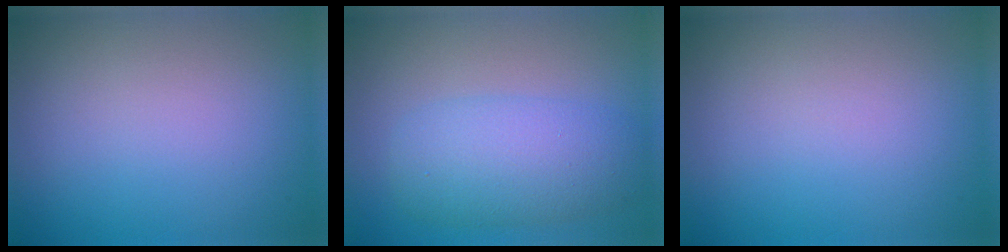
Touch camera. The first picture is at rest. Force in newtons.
{"total": 5.5, "press": 5.5, "slide": 0.1}
{"total": 0.0}